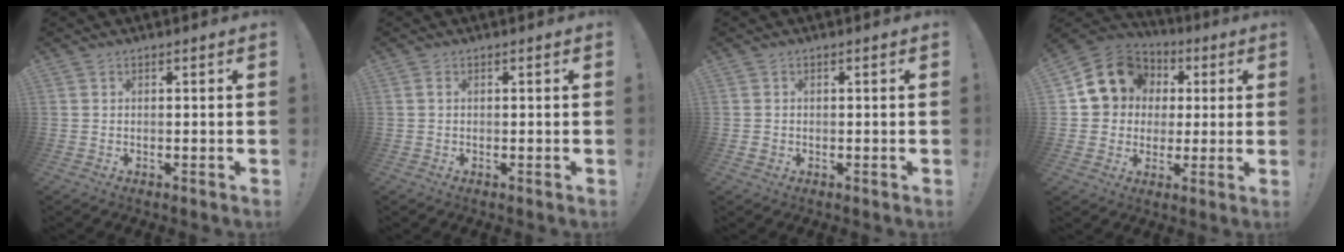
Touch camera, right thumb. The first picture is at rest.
{"total": 0.7, "force": [0.0, 0.2, 0.7], "torque": [-0.015, 0.002, 0.000]}
{"total": 1.0, "force": [-0.1, 1.0, 0.3], "torque": [-0.005, 0.002, -0.001]}
{"total": 15.4, "force": [4.2, 13.4, 6.2], "torque": [-0.085, -0.005, 0.097]}